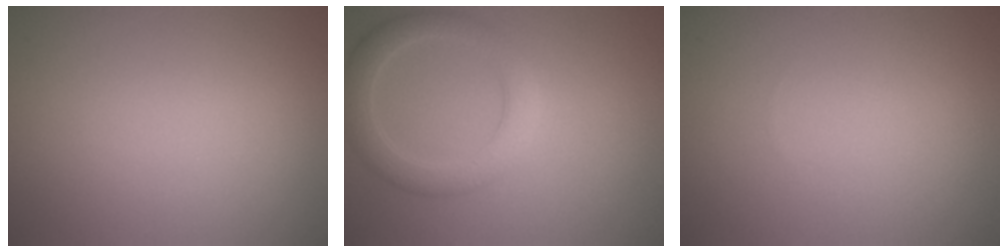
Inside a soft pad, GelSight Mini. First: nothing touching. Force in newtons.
{"total": 3.3, "press": 3.3, "slide": 0.2}
{"total": 0.0}